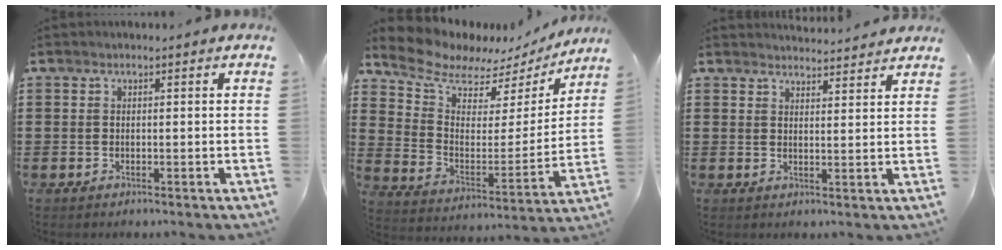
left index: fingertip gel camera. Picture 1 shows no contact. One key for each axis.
{"total": 7.2, "fx": 6.5, "fy": 2.7, "fz": 1.3, "tx": -0.069, "ty": -0.044, "tz": 0.112}
{"total": 2.8, "fx": 2.8, "fy": -0.1, "fz": 0.0, "tx": -0.008, "ty": -0.013, "tz": 0.054}